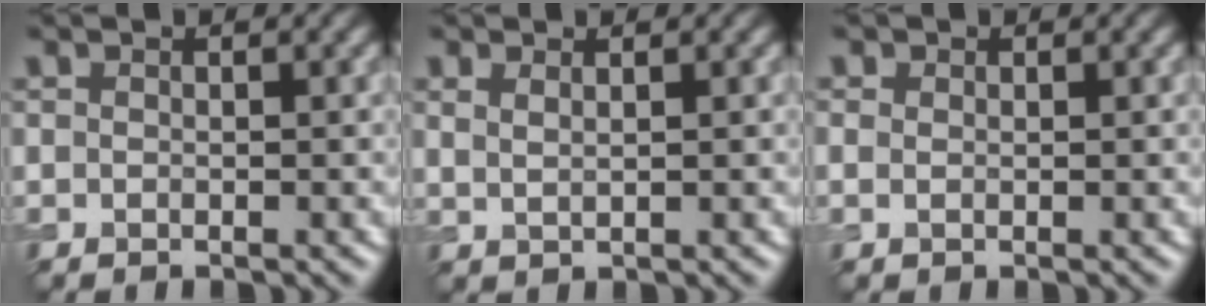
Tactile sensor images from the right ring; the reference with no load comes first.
{"total": 1.4, "force": [0.9, 0.5, 0.9], "torque": [-0.016, -0.003, 0.018]}
{"total": 0.9, "force": [0.5, 0.6, 0.4], "torque": [-0.009, -0.002, 0.006]}